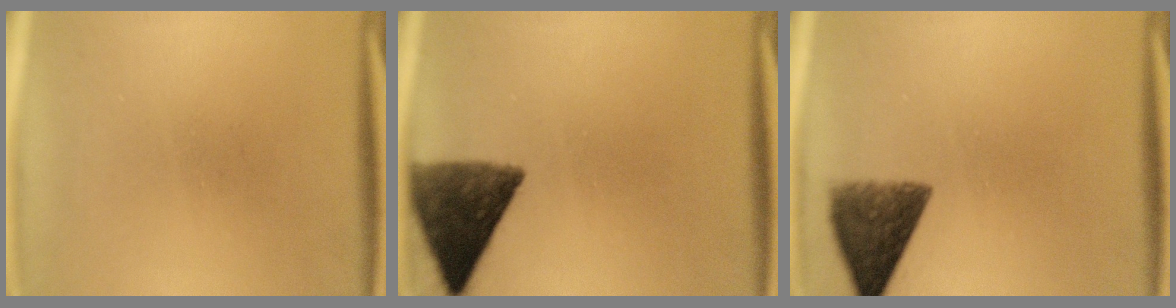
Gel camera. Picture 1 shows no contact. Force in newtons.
{"total": 10.7}
{"total": 8.3}